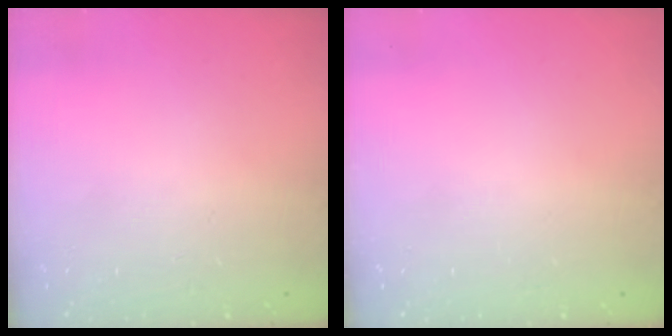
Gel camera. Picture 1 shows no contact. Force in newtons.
{"total": 0.0}